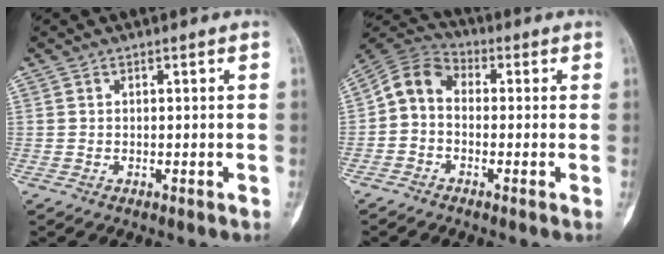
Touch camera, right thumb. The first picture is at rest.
{"total": 7.3, "force": [-0.6, 5.5, 4.7], "torque": [-0.076, 0.027, -0.033]}